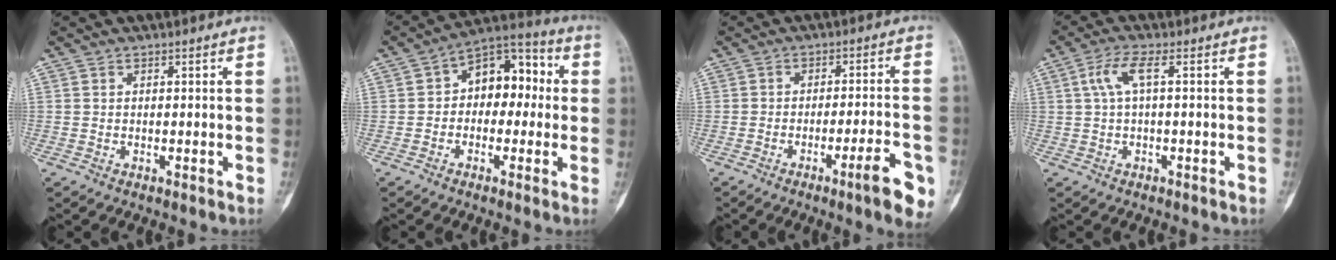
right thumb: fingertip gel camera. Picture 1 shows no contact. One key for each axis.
{"total": 11.5, "fx": 0.5, "fy": 7.8, "fz": 8.4, "tx": -0.077, "ty": 0.041, "tz": -0.009}
{"total": 8.7, "fx": -4.3, "fy": 1.1, "fz": 7.5, "tx": -0.096, "ty": 0.017, "tz": -0.059}
{"total": 4.4, "fx": 0.9, "fy": 1.0, "fz": 4.1, "tx": -0.104, "ty": 0.017, "tz": 0.020}